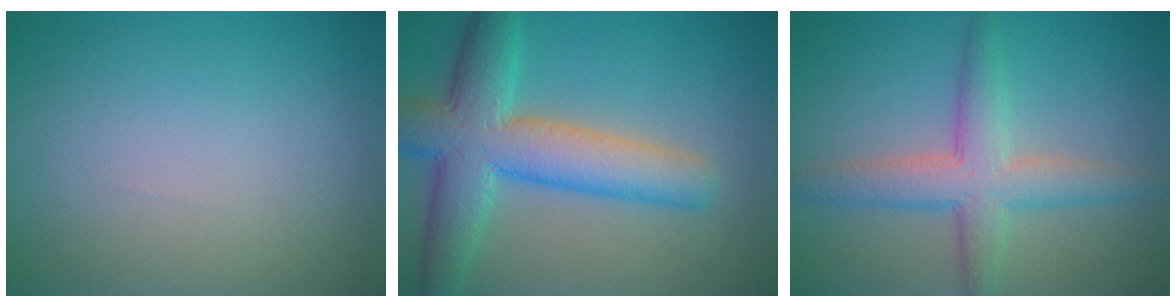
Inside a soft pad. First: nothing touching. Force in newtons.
{"total": 8.4, "press": 8.4, "slide": 0.3}
{"total": 4.8, "press": 4.8, "slide": 0.2}